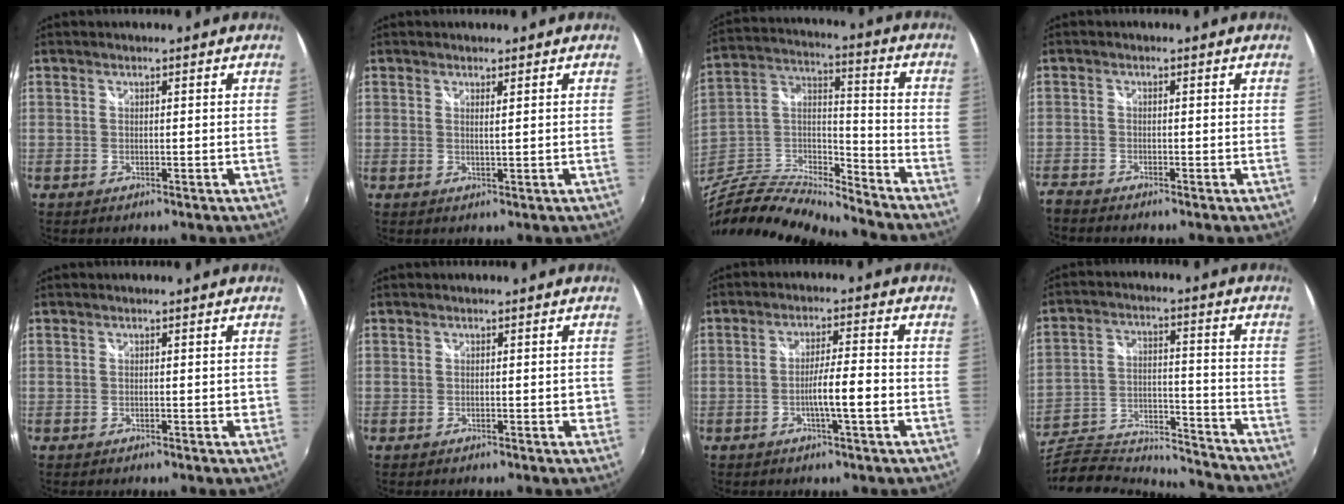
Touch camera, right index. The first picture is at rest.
{"total": 0.9, "force": [0.5, -0.6, 0.4], "torque": [-0.005, -0.001, 0.008]}
{"total": 18.7, "force": [-16.1, 3.7, 8.8], "torque": [-0.195, -0.006, -0.302]}
{"total": 2.8, "force": [-2.8, 0.6, 0.3], "torque": [-0.018, -0.015, -0.059]}
{"total": 1.0, "force": [-0.2, 0.6, 0.7], "torque": [-0.006, 0.001, 0.000]}
{"total": 1.4, "force": [-0.3, 0.9, 1.0], "torque": [-0.008, 0.002, -0.001]}
{"total": 5.8, "force": [-2.0, -0.1, 5.4], "torque": [-0.094, -0.003, -0.030]}
{"total": 20.6, "force": [-17.1, 7.2, 9.1], "torque": [-0.192, -0.008, -0.262]}